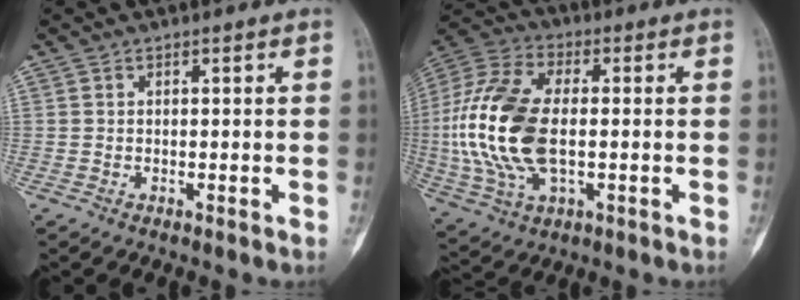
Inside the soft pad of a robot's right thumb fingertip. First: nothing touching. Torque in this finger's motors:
{"motor_torque": [2.16, 1.96, 1.42, -1.36, 0.40]}